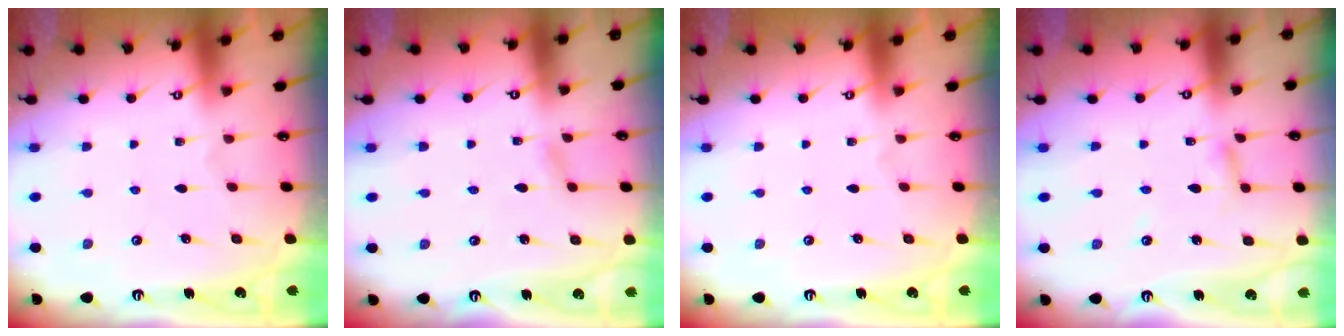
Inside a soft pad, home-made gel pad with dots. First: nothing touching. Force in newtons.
{"total": 2.9, "press": 2.8, "slide": 0.3}
{"total": 0.0}
{"total": 2.7, "press": 2.7, "slide": 0.3}